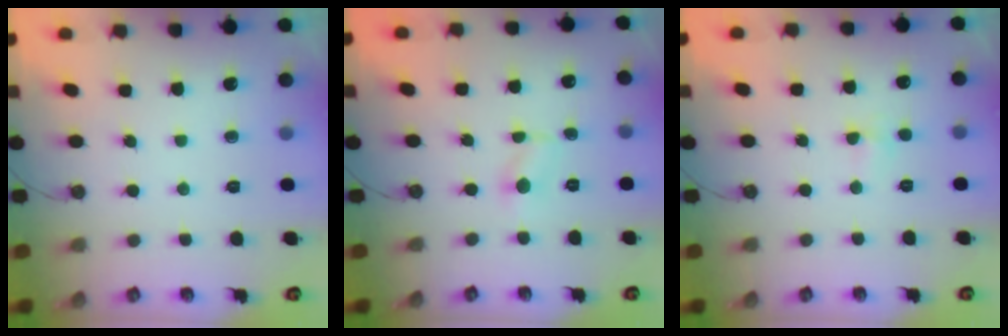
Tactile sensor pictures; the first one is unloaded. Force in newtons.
{"total": 2.4, "press": 2.4, "slide": 0.3}
{"total": 4.3, "press": 4.2, "slide": 0.6}